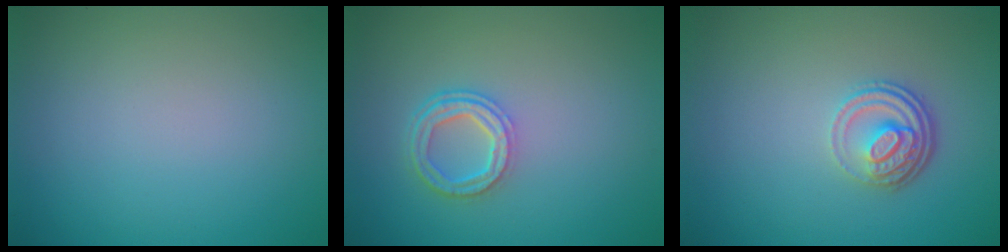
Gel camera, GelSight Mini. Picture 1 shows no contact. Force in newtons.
{"total": 3.6, "press": 2.8, "slide": 2.3}
{"total": 3.7, "press": 2.6, "slide": 2.6}